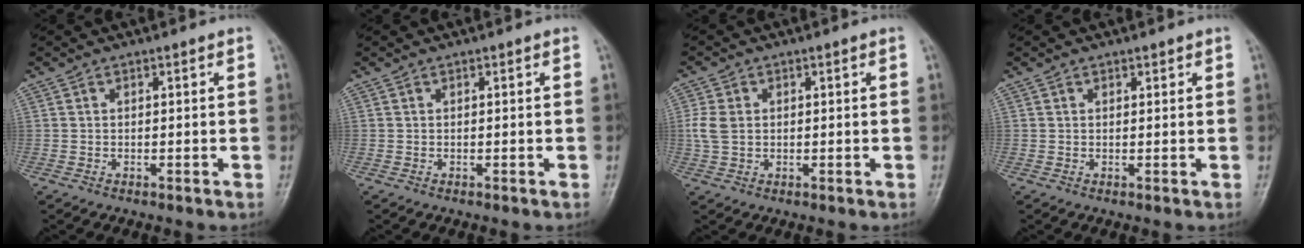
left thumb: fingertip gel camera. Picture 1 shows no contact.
{"total": 0.0}
{"total": 4.3, "force": [0.3, 3.3, 2.7], "torque": [-0.056, 0.008, 0.006]}
{"total": 0.8, "force": [0.6, 0.6, 0.2], "torque": [0.005, -0.003, 0.006]}